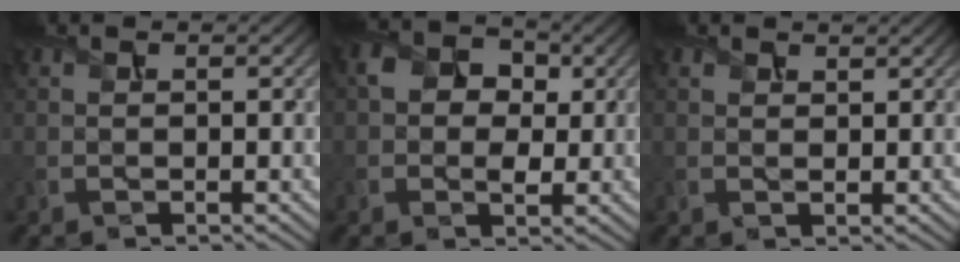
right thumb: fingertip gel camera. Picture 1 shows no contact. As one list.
[{"total": 4.7, "force": [0.3, 3.5, 3.2], "torque": [-0.051, 0.001, -0.002]}, {"total": 1.2, "force": [1.0, 0.5, 0.4], "torque": [-0.014, -0.002, 0.020]}]